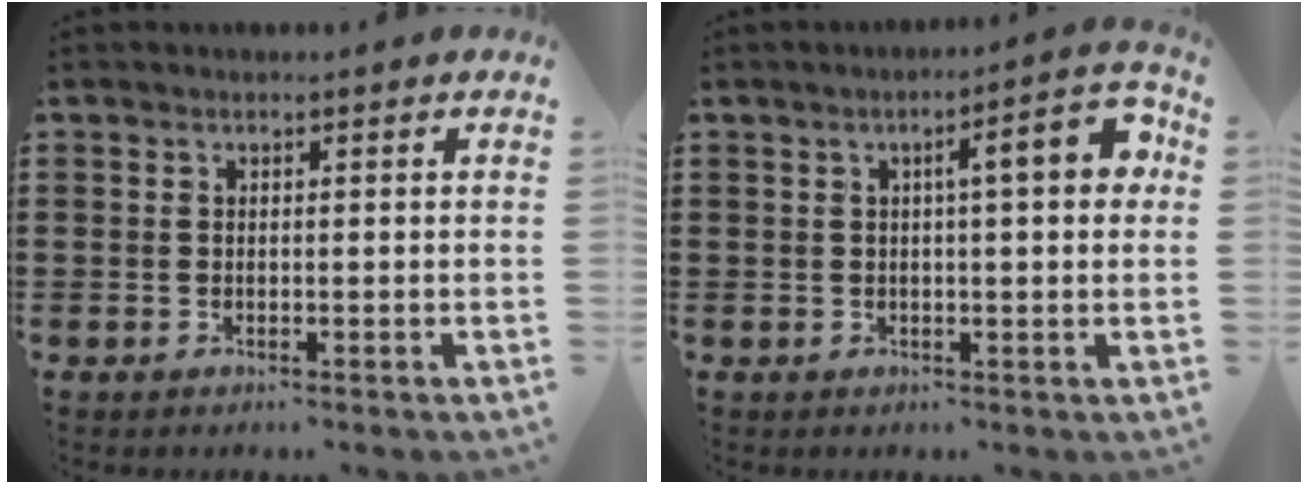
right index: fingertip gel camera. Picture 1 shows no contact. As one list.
[{"total": 7.1, "force": [1.4, 1.4, 6.8], "torque": [-0.097, -0.004, 0.013]}]